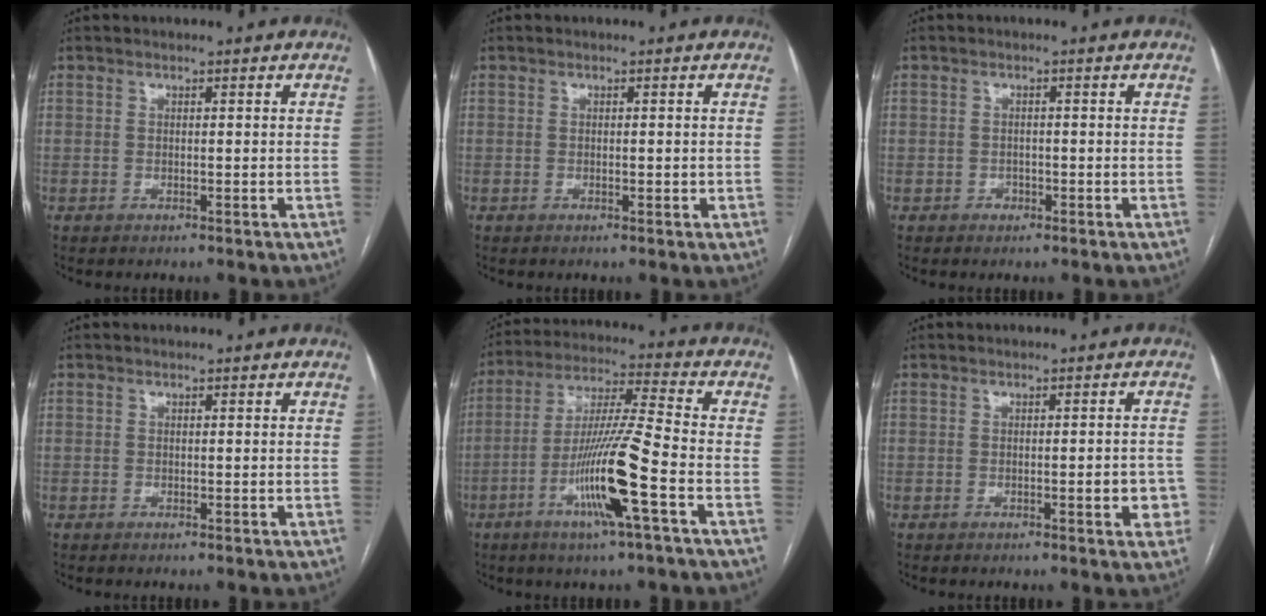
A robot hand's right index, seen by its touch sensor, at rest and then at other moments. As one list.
[{"total": 0.9, "force": [-0.1, 0.3, 0.9], "torque": [-0.013, 0.001, 0.000]}, {"total": 1.4, "force": [-0.8, 1.2, 0.2], "torque": [0.002, 0.006, -0.014]}, {"total": 0.0}, {"total": 13.4, "force": [-5.1, -0.7, 12.3], "torque": [-0.240, -0.006, -0.098]}, {"total": 3.4, "force": [-1.1, 0.9, 3.1], "torque": [-0.030, 0.003, -0.012]}]